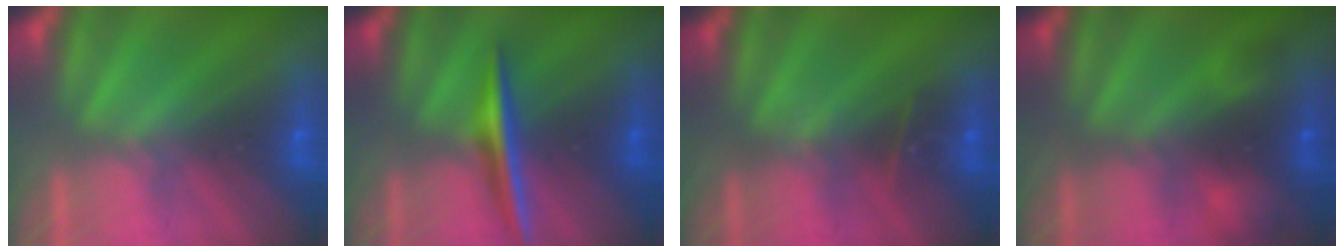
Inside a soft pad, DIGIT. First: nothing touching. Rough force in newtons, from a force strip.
{"total": 1.9}
{"total": 2.8}
{"total": 2.3}